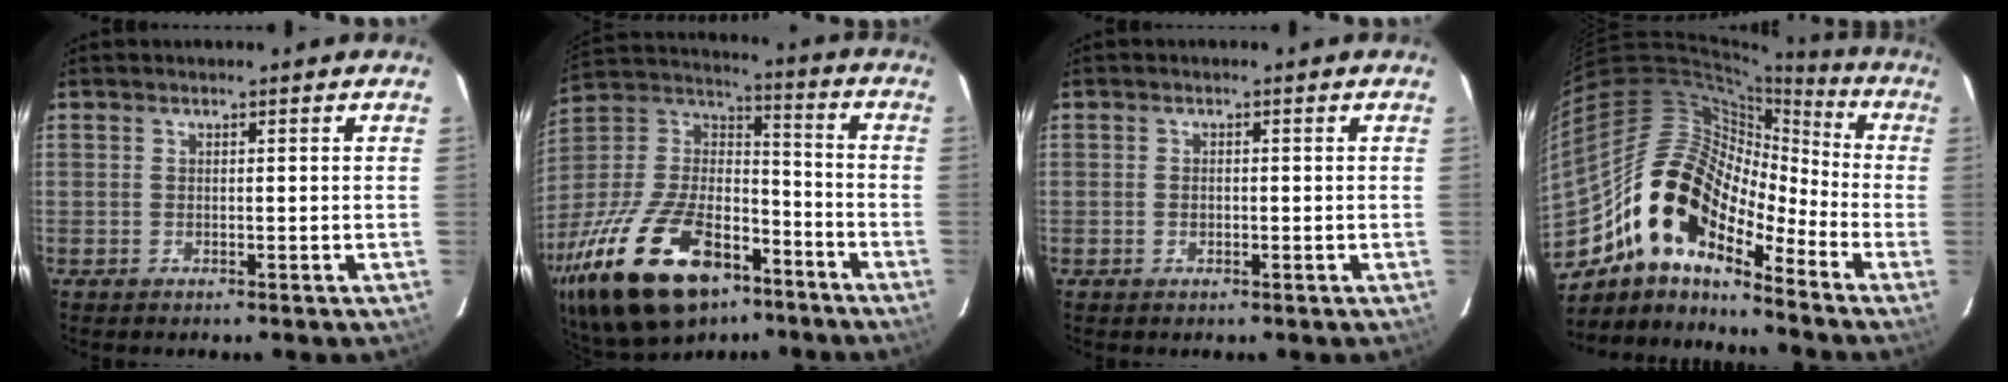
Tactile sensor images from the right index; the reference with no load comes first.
{"total": 32.0, "force": [-18.8, 16.0, 20.4], "torque": [-0.425, -0.011, -0.304]}
{"total": 0.9, "force": [-0.2, 0.7, 0.6], "torque": [-0.010, 0.000, -0.004]}
{"total": 16.6, "force": [-11.0, 7.4, 10.1], "torque": [-0.171, 0.007, -0.224]}